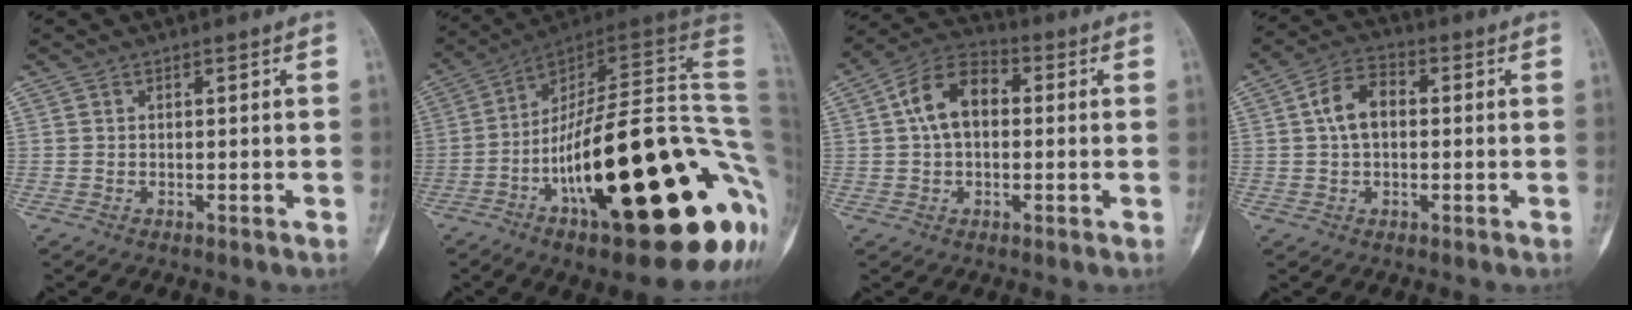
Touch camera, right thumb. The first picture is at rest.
{"total": 36.8, "force": [-7.8, 10.8, 34.3], "torque": [-0.401, 0.052, -0.119]}
{"total": 10.8, "force": [1.2, 7.1, 8.0], "torque": [-0.131, 0.029, 0.010]}
{"total": 7.6, "force": [0.5, 5.1, 5.6], "torque": [-0.092, 0.022, 0.001]}